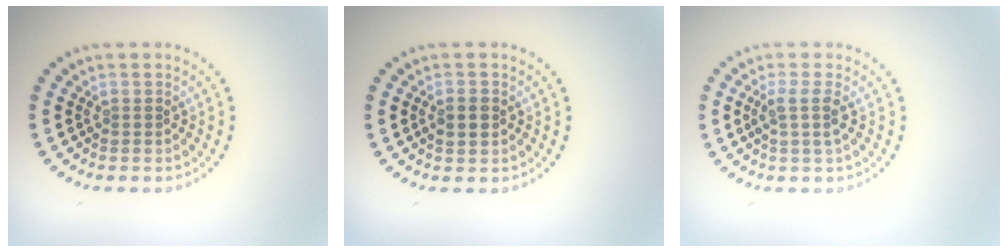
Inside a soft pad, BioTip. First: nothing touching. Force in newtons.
{"total": 1.7, "press": 1.7, "slide": 0.2}
{"total": 2.0, "press": 1.6, "slide": 1.2}